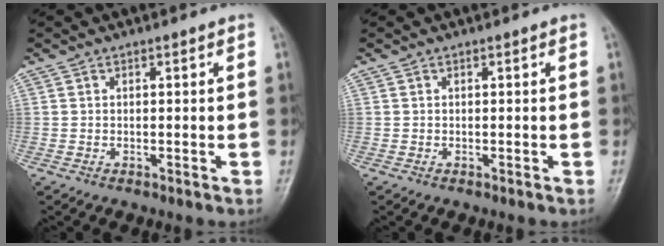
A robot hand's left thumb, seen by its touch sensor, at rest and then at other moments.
{"total": 0.0}